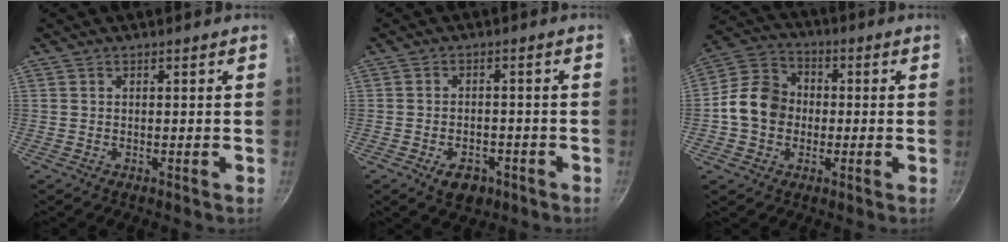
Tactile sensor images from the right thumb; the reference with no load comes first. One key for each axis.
{"total": 5.8, "fx": -3.0, "fy": 3.7, "fz": 3.3, "tx": -0.037, "ty": 0.019, "tz": -0.035}
{"total": 11.3, "fx": -1.0, "fy": 9.5, "fz": 6.1, "tx": -0.080, "ty": 0.027, "tz": -0.039}